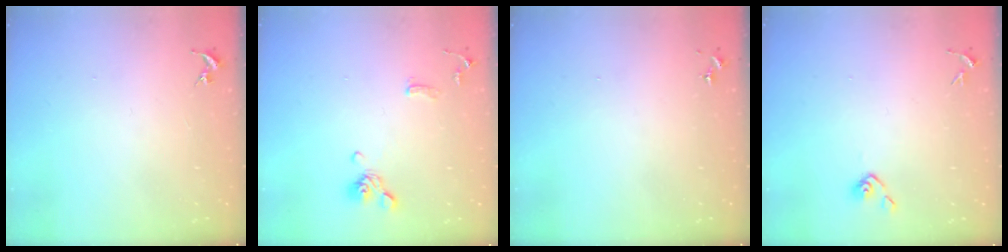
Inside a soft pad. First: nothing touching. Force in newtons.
{"total": 11.2, "press": 11.0, "slide": 2.0}
{"total": 0.0}
{"total": 4.0, "press": 3.9, "slide": 1.0}